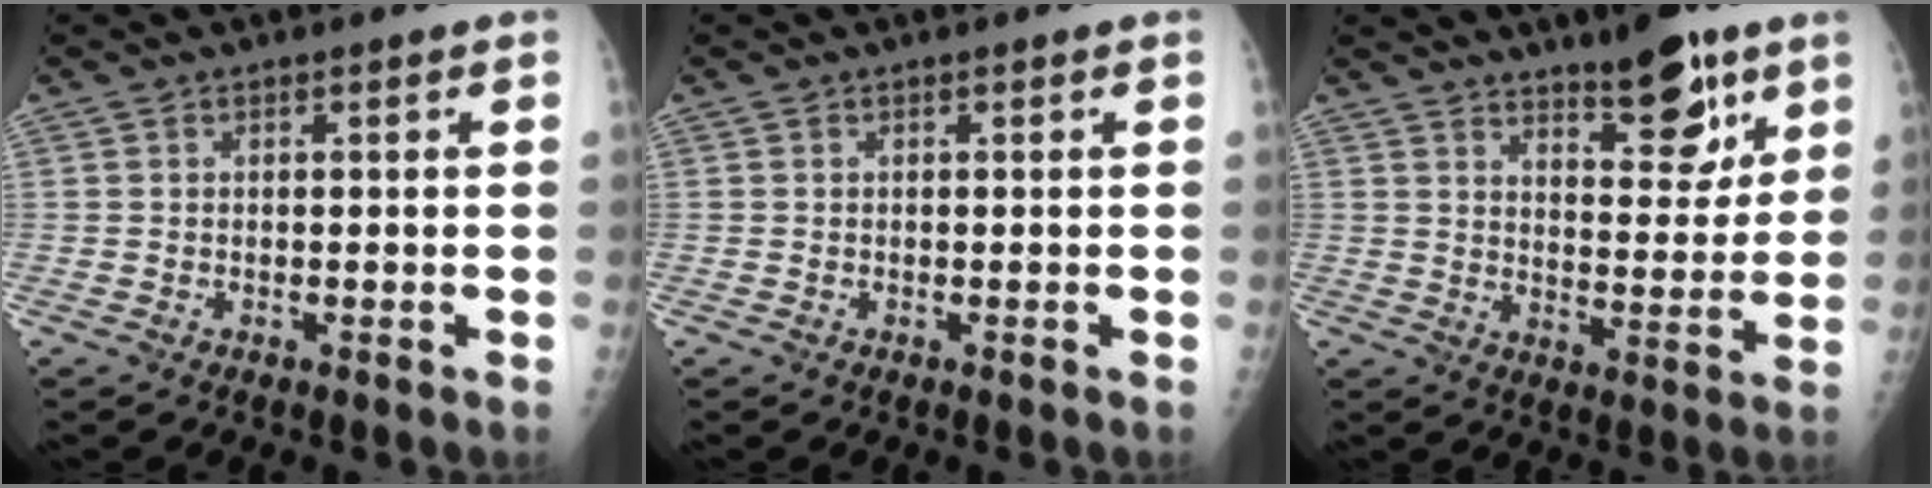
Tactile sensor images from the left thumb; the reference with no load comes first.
{"total": 0.0}
{"total": 12.0, "force": [7.9, 4.2, 7.9], "torque": [-0.079, -0.051, 0.119]}